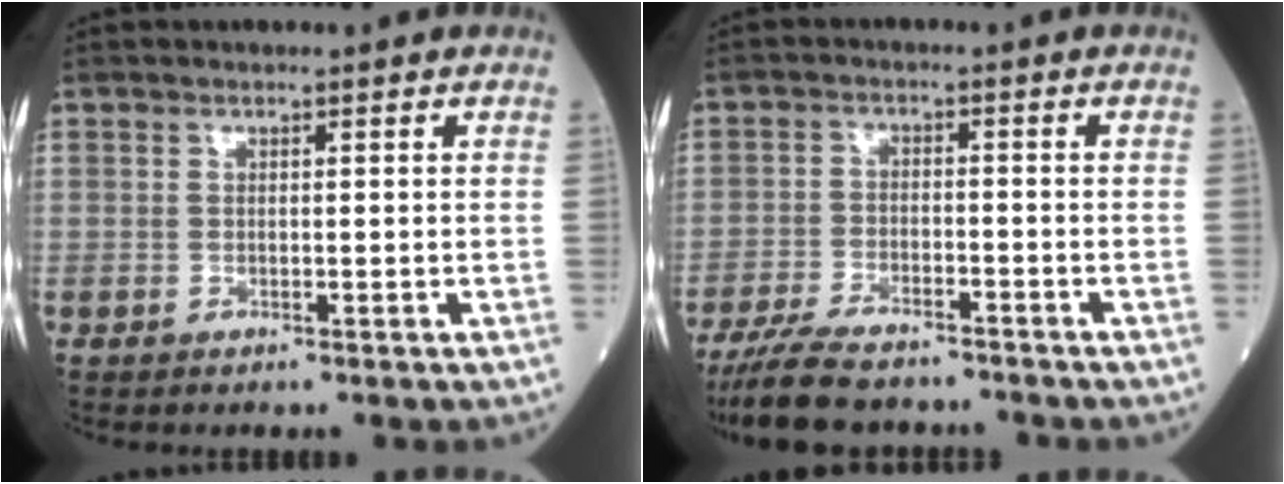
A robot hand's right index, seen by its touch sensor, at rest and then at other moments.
{"total": 10.1, "force": [-8.8, 2.1, 4.5], "torque": [-0.081, -0.022, -0.145]}